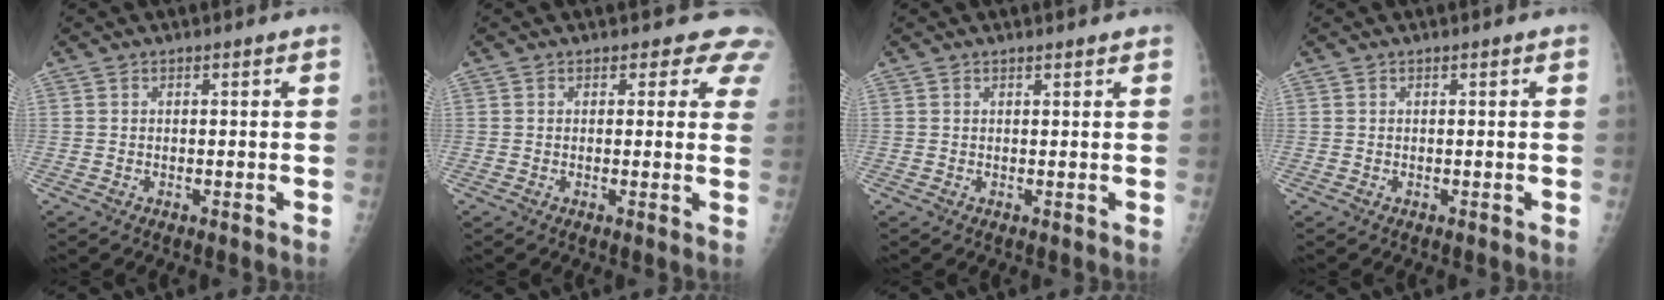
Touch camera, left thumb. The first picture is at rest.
{"total": 5.0, "force": [4.1, 2.7, 1.0], "torque": [0.028, -0.018, 0.024]}
{"total": 0.8, "force": [0.8, 0.2, 0.3], "torque": [-0.005, -0.003, 0.011]}
{"total": 0.0}